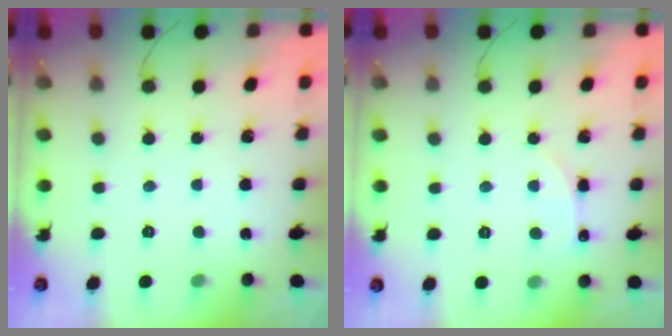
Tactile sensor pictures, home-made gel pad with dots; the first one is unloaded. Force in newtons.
{"total": 2.5, "press": 2.5, "slide": 0.3}